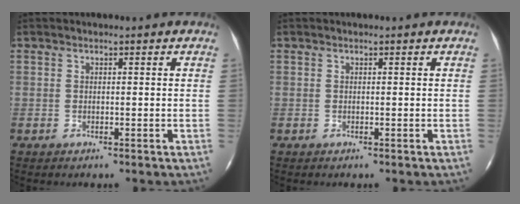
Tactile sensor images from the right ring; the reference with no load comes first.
{"total": 0.0}